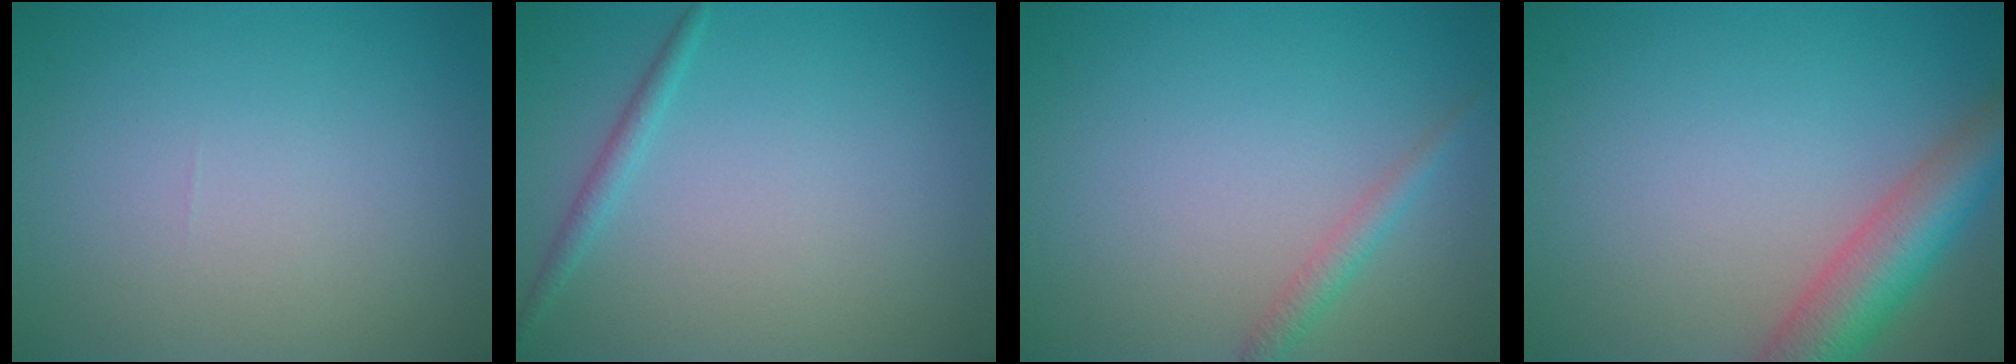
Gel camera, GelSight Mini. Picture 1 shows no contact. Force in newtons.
{"total": 1.2, "press": 1.2, "slide": 0.0}
{"total": 1.5, "press": 1.5, "slide": 0.1}
{"total": 6.0, "press": 6.0, "slide": 0.4}